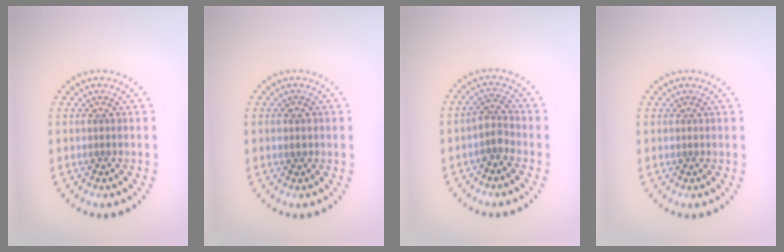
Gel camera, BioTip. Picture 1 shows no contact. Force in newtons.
{"total": 1.0, "press": 1.0, "slide": 0.2}
{"total": 1.9, "press": 1.5, "slide": 1.1}
{"total": 0.0}